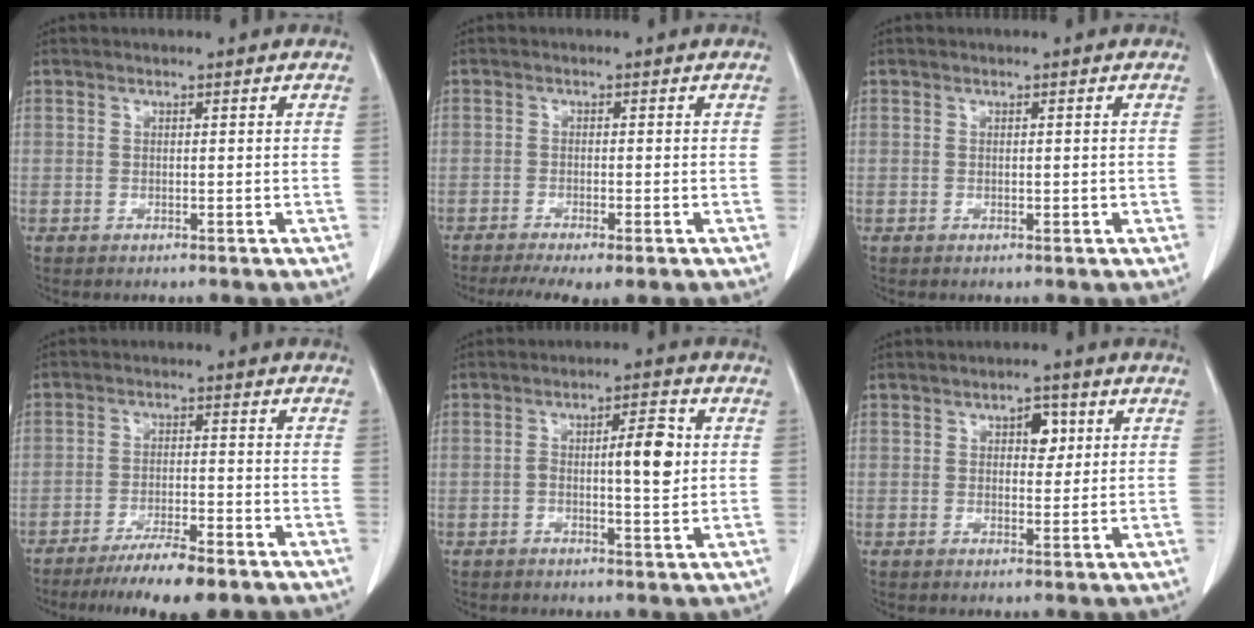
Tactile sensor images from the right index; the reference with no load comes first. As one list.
[{"total": 7.5, "force": [-5.4, 1.6, 4.9], "torque": [-0.069, -0.013, -0.082]}, {"total": 0.8, "force": [-0.1, 0.5, 0.6], "torque": [-0.010, 0.002, 0.001]}, {"total": 8.4, "force": [-6.3, 0.9, 5.4], "torque": [-0.083, -0.016, -0.103]}, {"total": 6.2, "force": [0.4, 1.4, 6.0], "torque": [-0.093, 0.012, 0.006]}, {"total": 3.6, "force": [1.3, 2.0, 2.7], "torque": [-0.035, 0.007, 0.018]}]